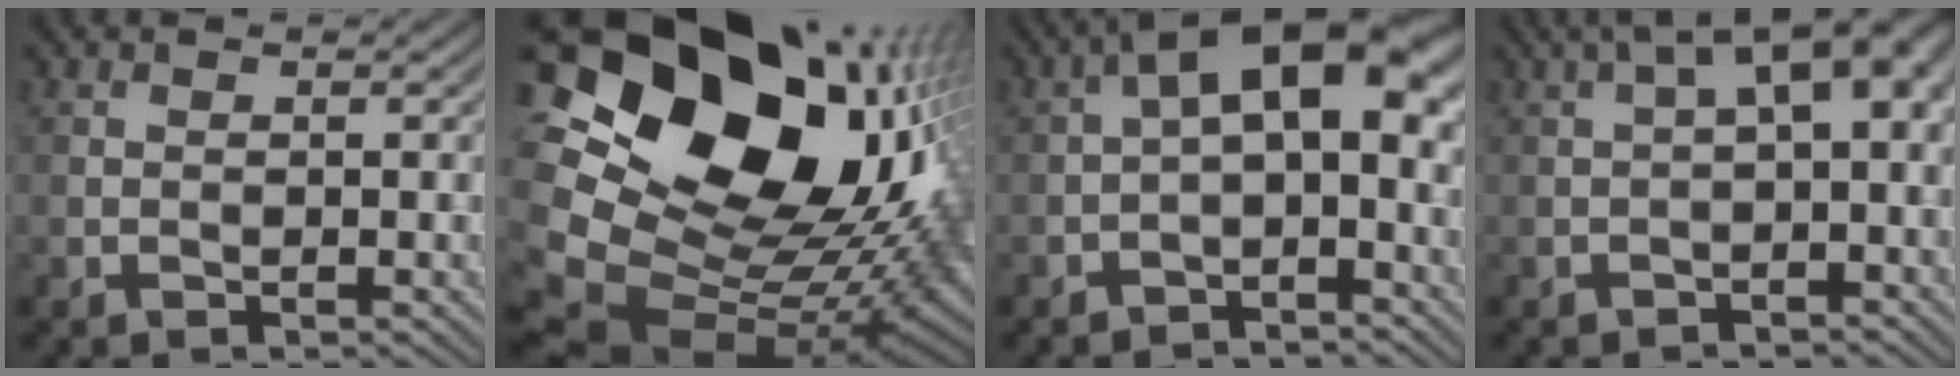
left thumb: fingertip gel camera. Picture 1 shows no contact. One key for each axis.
{"total": 21.9, "fx": 6.5, "fy": 16.4, "fz": 13.0, "tx": -0.299, "ty": 0.010, "tz": 0.140}
{"total": 10.3, "fx": -0.1, "fy": 4.7, "fz": 9.2, "tx": -0.147, "ty": 0.028, "tz": -0.015}
{"total": 7.2, "fx": 0.5, "fy": 2.8, "fz": 6.7, "tx": -0.094, "ty": 0.020, "tz": 0.002}